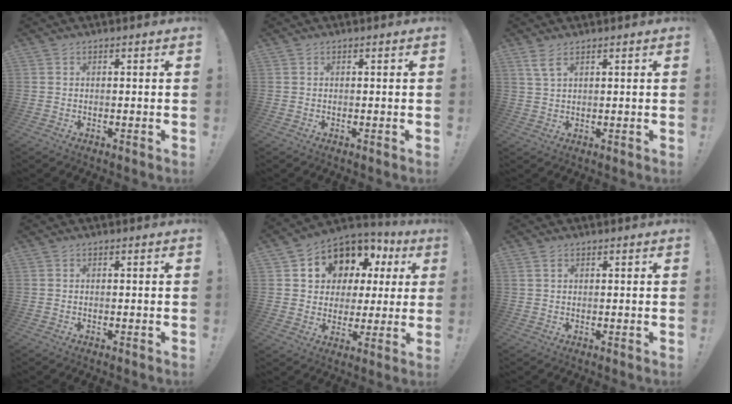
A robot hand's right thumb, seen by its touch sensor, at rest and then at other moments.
{"total": 0.0}
{"total": 5.4, "force": [3.1, 2.8, 3.4], "torque": [-0.060, -0.010, 0.057]}
{"total": 0.0}
{"total": 10.4, "force": [5.6, 8.1, 3.3], "torque": [-0.044, -0.053, 0.114]}
{"total": 1.5, "force": [0.8, 0.9, 0.9], "torque": [-0.015, 0.001, 0.015]}